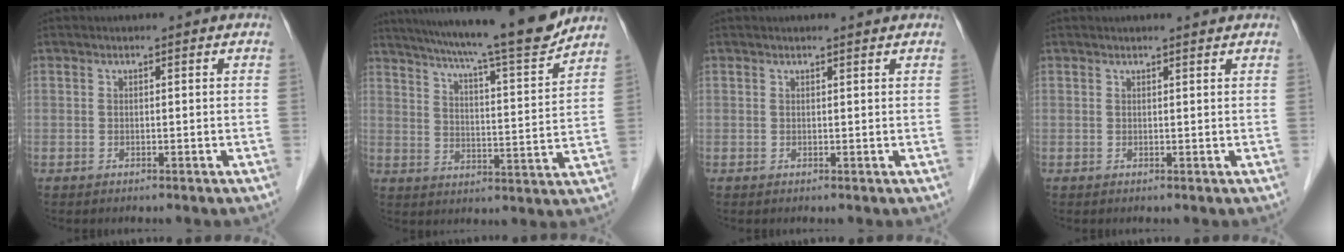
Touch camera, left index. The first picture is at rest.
{"total": 18.7, "force": [16.5, -0.3, 8.9], "torque": [-0.144, -0.019, 0.236]}
{"total": 1.5, "force": [1.4, -0.2, 0.4], "torque": [-0.011, 0.003, 0.020]}
{"total": 1.9, "force": [1.8, -0.2, 0.5], "torque": [-0.011, 0.004, 0.024]}